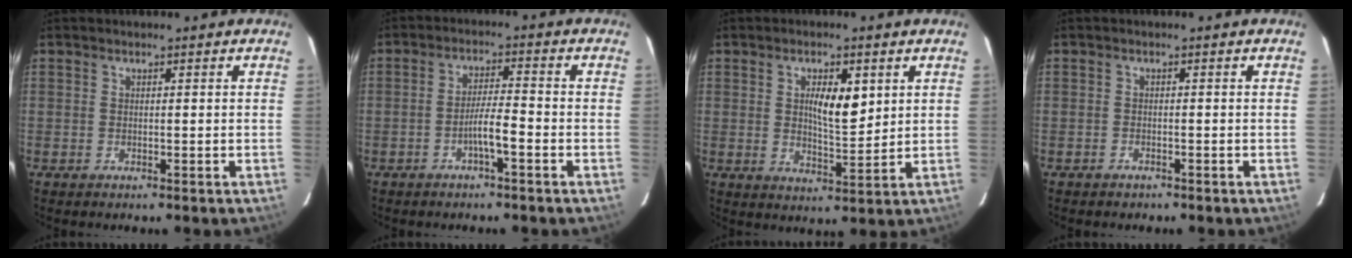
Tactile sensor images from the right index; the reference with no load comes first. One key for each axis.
{"total": 4.3, "fx": -2.0, "fy": 0.2, "fz": 3.8, "tx": -0.068, "ty": 0.007, "tz": -0.035}
{"total": 6.6, "fx": 2.0, "fy": 2.1, "fz": 5.9, "tx": -0.098, "ty": -0.002, "tz": 0.038}
{"total": 1.1, "fx": -1.0, "fy": 0.6, "fz": 0.0, "tx": -0.005, "ty": 0.002, "tz": -0.013}